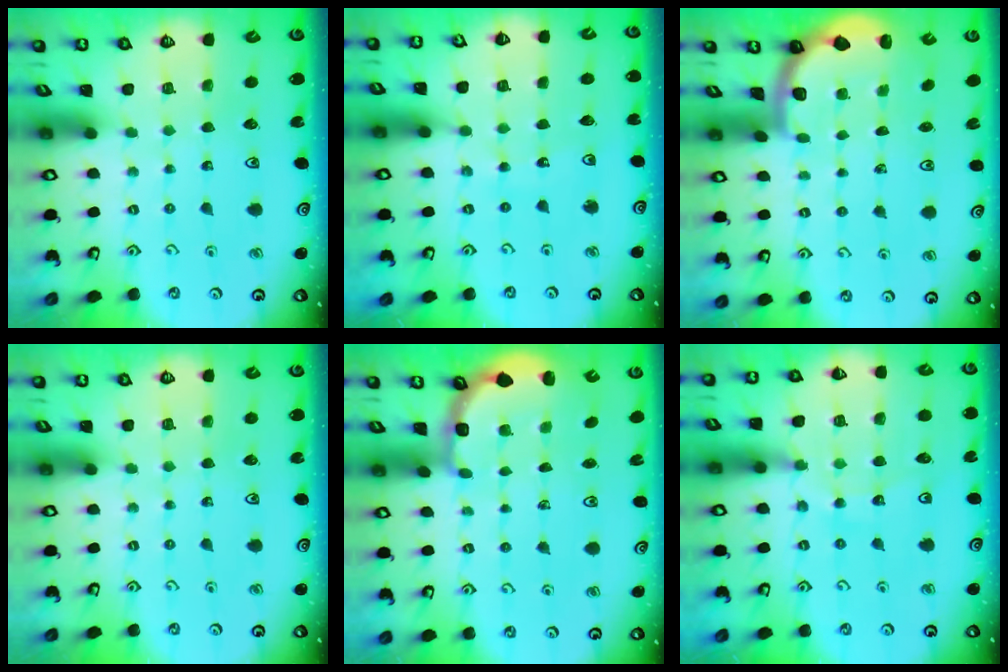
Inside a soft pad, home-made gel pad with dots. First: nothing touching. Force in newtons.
{"total": 8.1, "press": 8.1, "slide": 0.9}
{"total": 1.7, "press": 1.7, "slide": 0.3}
{"total": 0.0}
{"total": 2.8, "press": 2.5, "slide": 1.4}
{"total": 12.8, "press": 12.8, "slide": 1.5}